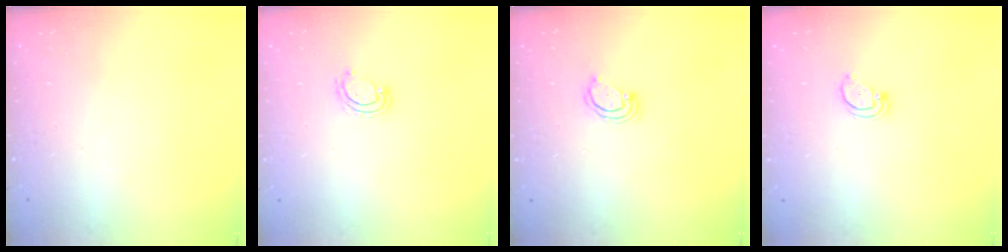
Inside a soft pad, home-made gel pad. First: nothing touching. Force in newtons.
{"total": 3.2, "press": 3.1, "slide": 0.2}
{"total": 2.9, "press": 2.9, "slide": 0.3}
{"total": 2.0, "press": 2.0, "slide": 0.2}